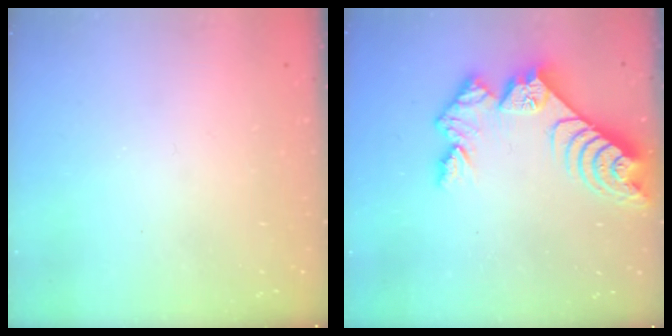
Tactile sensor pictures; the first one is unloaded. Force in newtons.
{"total": 12.3, "press": 12.3, "slide": 1.1}